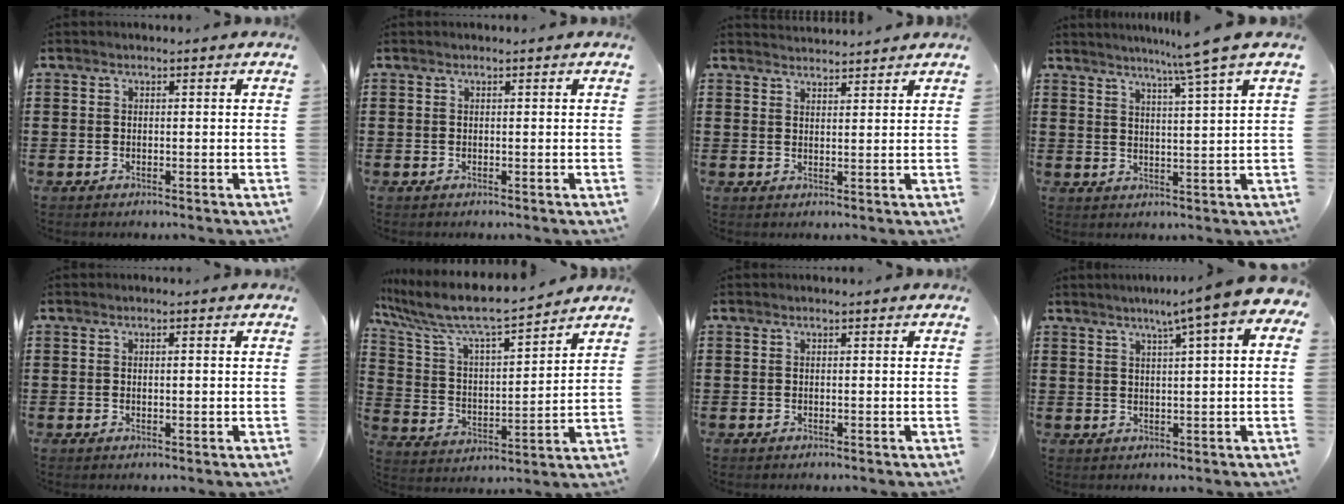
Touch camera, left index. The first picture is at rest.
{"total": 0.0}
{"total": 2.1, "force": [2.1, -0.1, -0.3], "torque": [-0.001, -0.004, 0.040]}
{"total": 6.1, "force": [4.5, -1.7, 3.6], "torque": [-0.081, -0.020, 0.073]}
{"total": 0.8, "force": [0.2, 0.1, 0.8], "torque": [-0.016, -0.002, 0.004]}
{"total": 8.7, "force": [7.7, 0.8, 4.0], "torque": [-0.110, -0.050, 0.127]}
{"total": 0.0}
{"total": 5.3, "force": [2.9, -0.4, 4.4], "torque": [-0.082, -0.014, 0.042]}